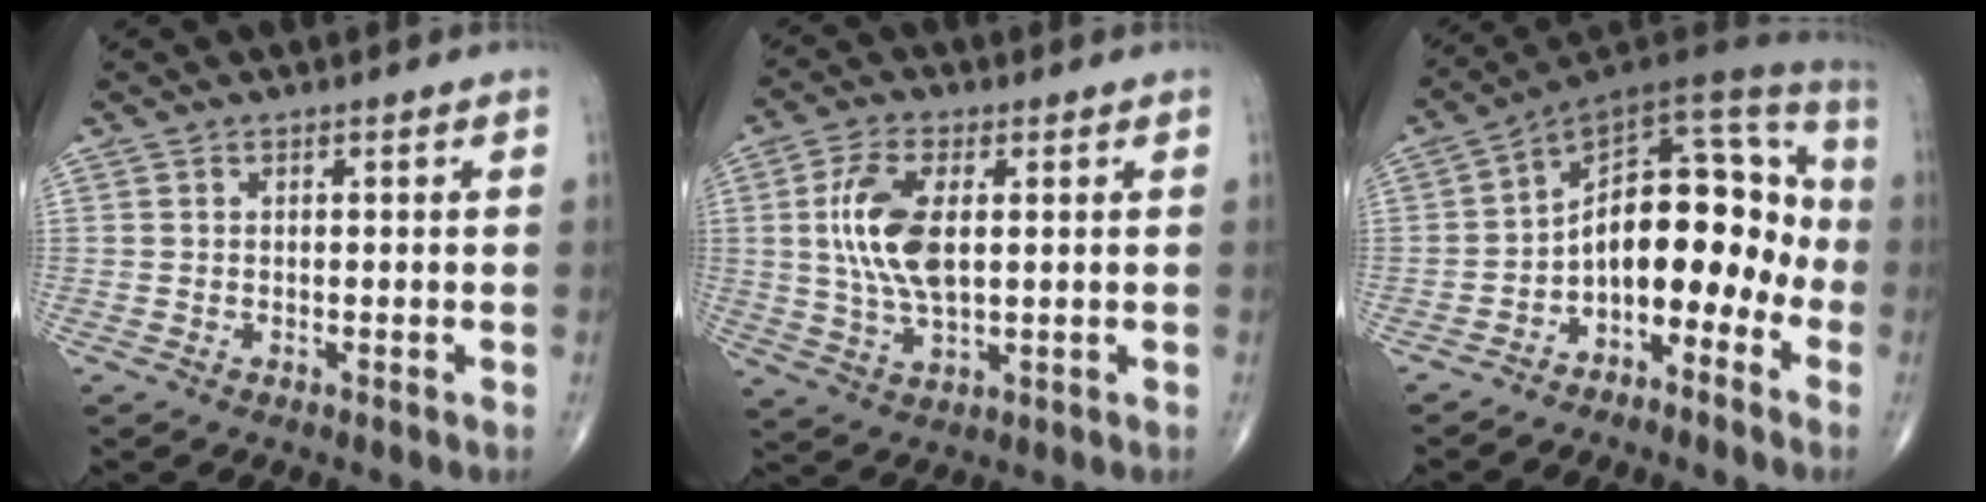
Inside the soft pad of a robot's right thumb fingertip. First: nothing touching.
{"total": 11.1, "force": [1.6, 5.3, 9.6], "torque": [-0.198, -0.002, 0.032]}
{"total": 15.2, "force": [-5.0, 9.0, 11.3], "torque": [-0.110, 0.107, -0.082]}